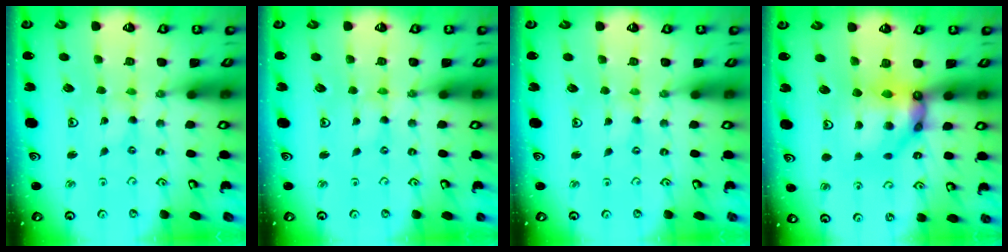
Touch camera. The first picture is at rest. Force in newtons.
{"total": 0.0}
{"total": 0.7, "press": 0.7, "slide": 0.2}
{"total": 12.9, "press": 12.8, "slide": 1.2}